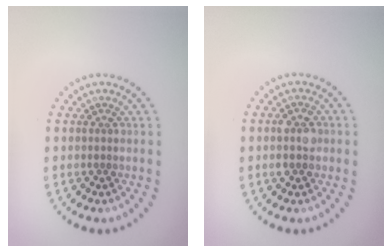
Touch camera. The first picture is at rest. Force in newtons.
{"total": 2.1, "press": 2.1, "slide": 0.2}